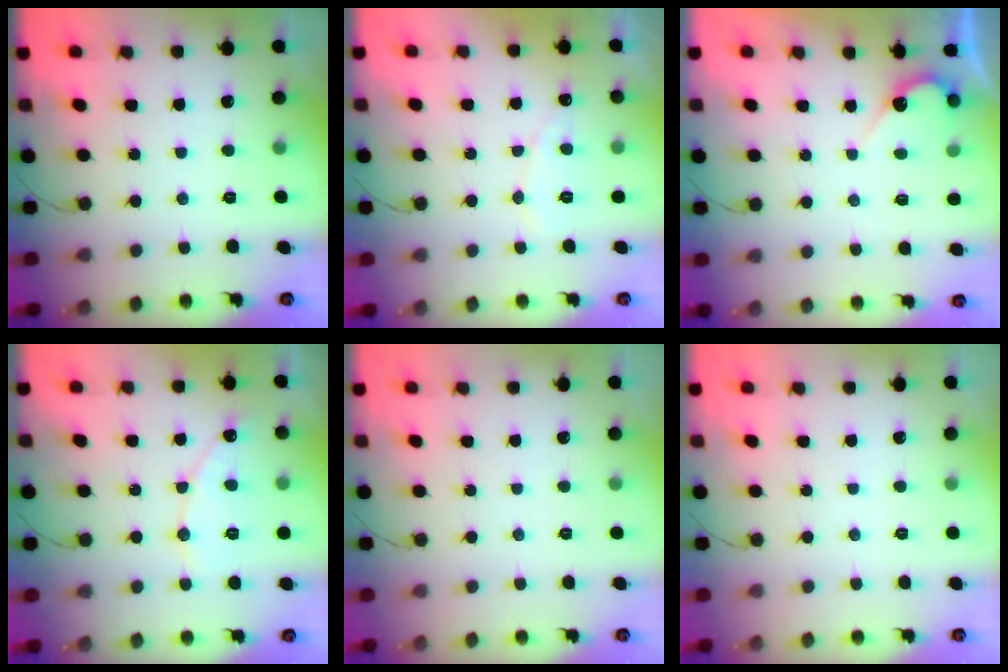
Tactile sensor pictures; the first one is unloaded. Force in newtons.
{"total": 6.4, "press": 6.4, "slide": 0.2}
{"total": 4.5, "press": 4.5, "slide": 0.3}
{"total": 7.1, "press": 7.1, "slide": 0.6}
{"total": 0.0}
{"total": 0.0}